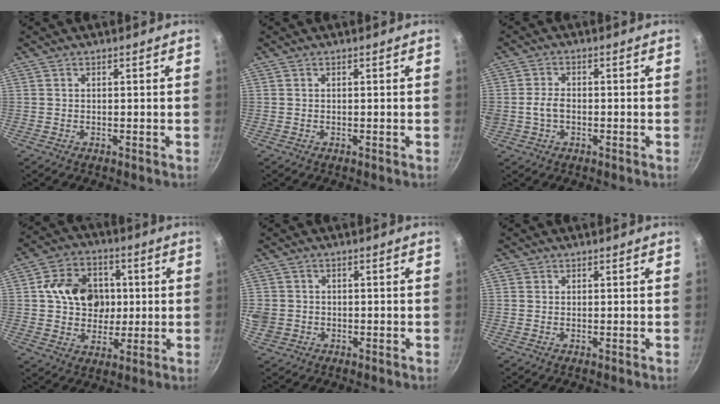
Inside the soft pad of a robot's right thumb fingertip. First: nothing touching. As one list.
[{"total": 0.0}, {"total": 3.8, "force": [-0.7, 2.7, 2.6], "torque": [-0.043, 0.014, -0.014]}, {"total": 13.7, "force": [1.8, 11.3, 7.5], "torque": [-0.091, 0.012, 0.026]}, {"total": 5.7, "force": [-0.5, 5.2, 2.2], "torque": [-0.053, 0.008, -0.003]}, {"total": 0.9, "force": [0.3, 0.9, 0.2], "torque": [0.002, 0.000, 0.000]}]